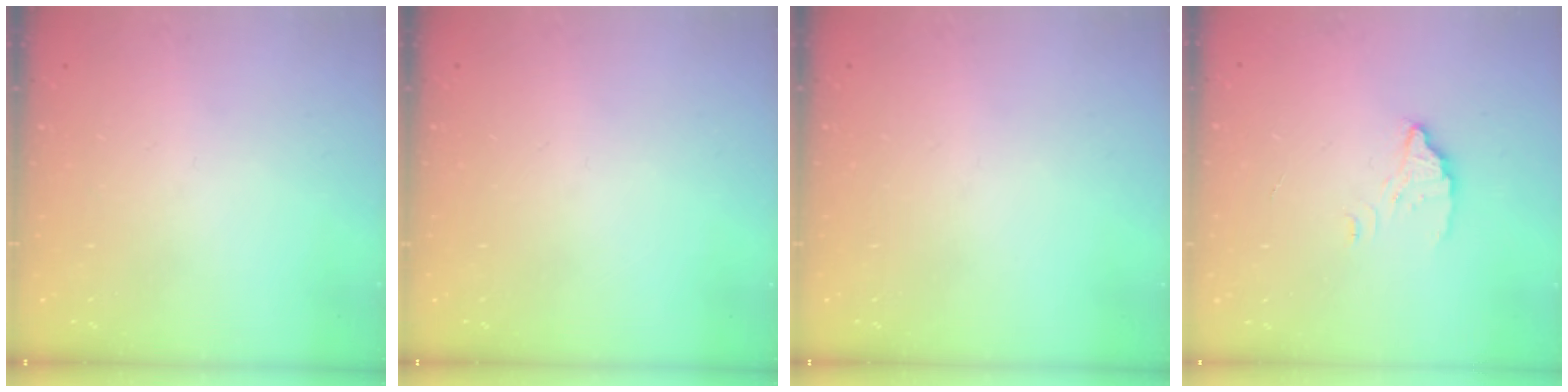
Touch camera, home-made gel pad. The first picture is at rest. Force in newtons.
{"total": 0.0}
{"total": 0.0}
{"total": 2.7, "press": 2.7, "slide": 0.1}